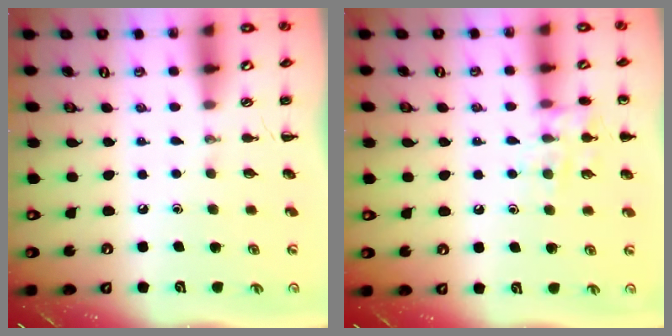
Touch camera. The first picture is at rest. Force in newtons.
{"total": 10.2, "press": 10.1, "slide": 1.4}